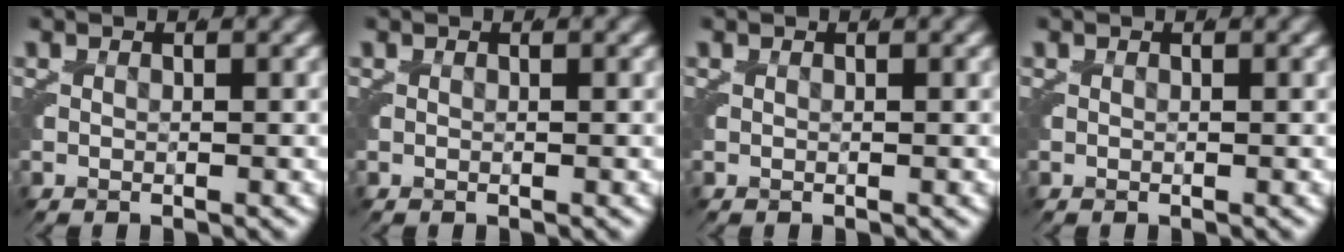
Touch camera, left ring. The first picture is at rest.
{"total": 0.0}
{"total": 0.0}
{"total": 0.0}